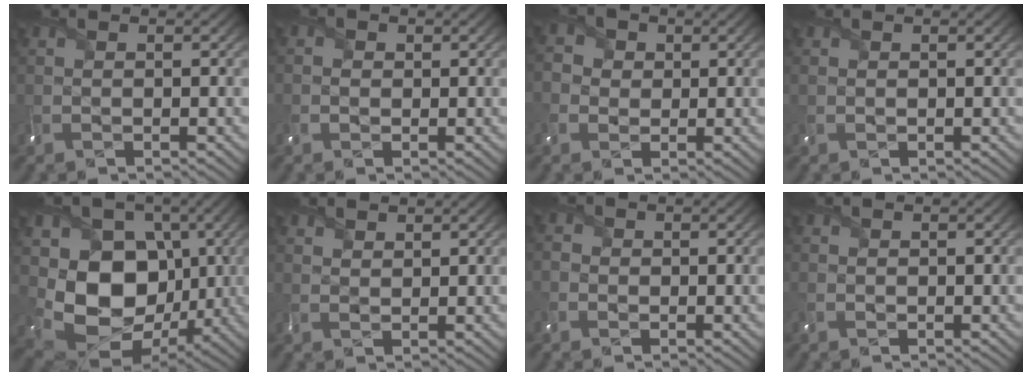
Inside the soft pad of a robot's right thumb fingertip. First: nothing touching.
{"total": 1.6, "force": [-0.1, 1.5, 0.6], "torque": [-0.012, 0.001, -0.002]}
{"total": 3.4, "force": [0.1, 3.3, 0.9], "torque": [-0.037, 0.004, 0.001]}
{"total": 1.0, "force": [0.4, 0.8, 0.4], "torque": [-0.012, 0.001, 0.010]}
{"total": 14.0, "force": [0.3, 11.3, 8.2], "torque": [-0.156, -0.031, 0.007]}
{"total": 1.8, "force": [1.5, 0.8, 0.5], "torque": [-0.013, -0.001, 0.037]}
{"total": 1.8, "force": [-0.4, 1.7, 0.5], "torque": [-0.013, -0.001, -0.011]}
{"total": 1.0, "force": [0.1, 0.9, 0.4], "torque": [-0.011, -0.001, 0.003]}